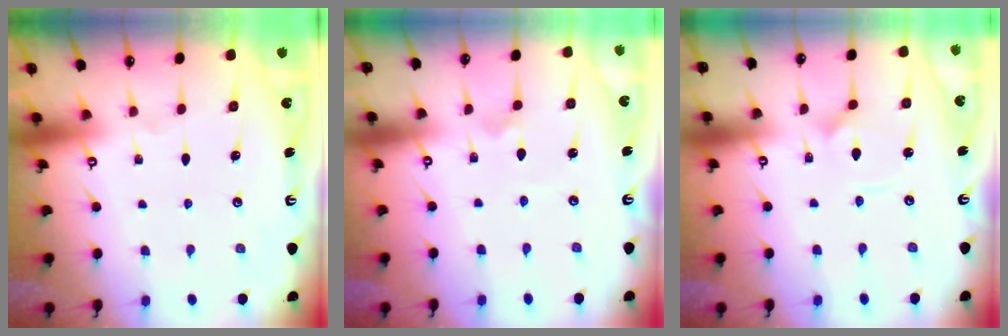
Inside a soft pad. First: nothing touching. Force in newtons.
{"total": 2.4, "press": 2.4, "slide": 0.5}
{"total": 3.6, "press": 3.6, "slide": 0.3}